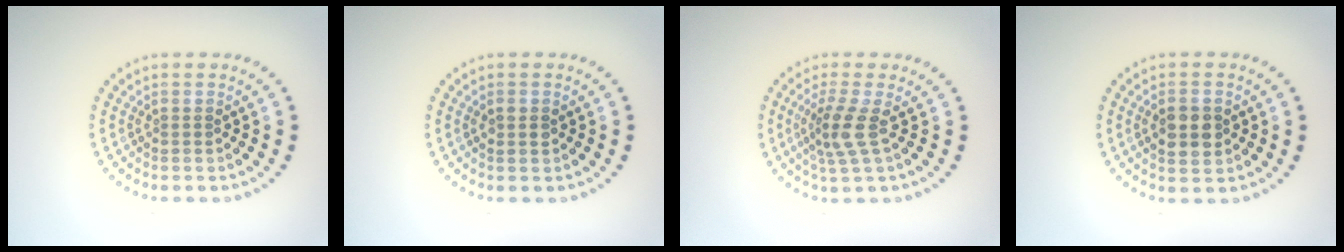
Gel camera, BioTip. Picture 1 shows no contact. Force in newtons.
{"total": 1.2, "press": 1.2, "slide": 0.1}
{"total": 2.9, "press": 2.2, "slide": 1.9}
{"total": 3.1, "press": 3.1, "slide": 0.2}